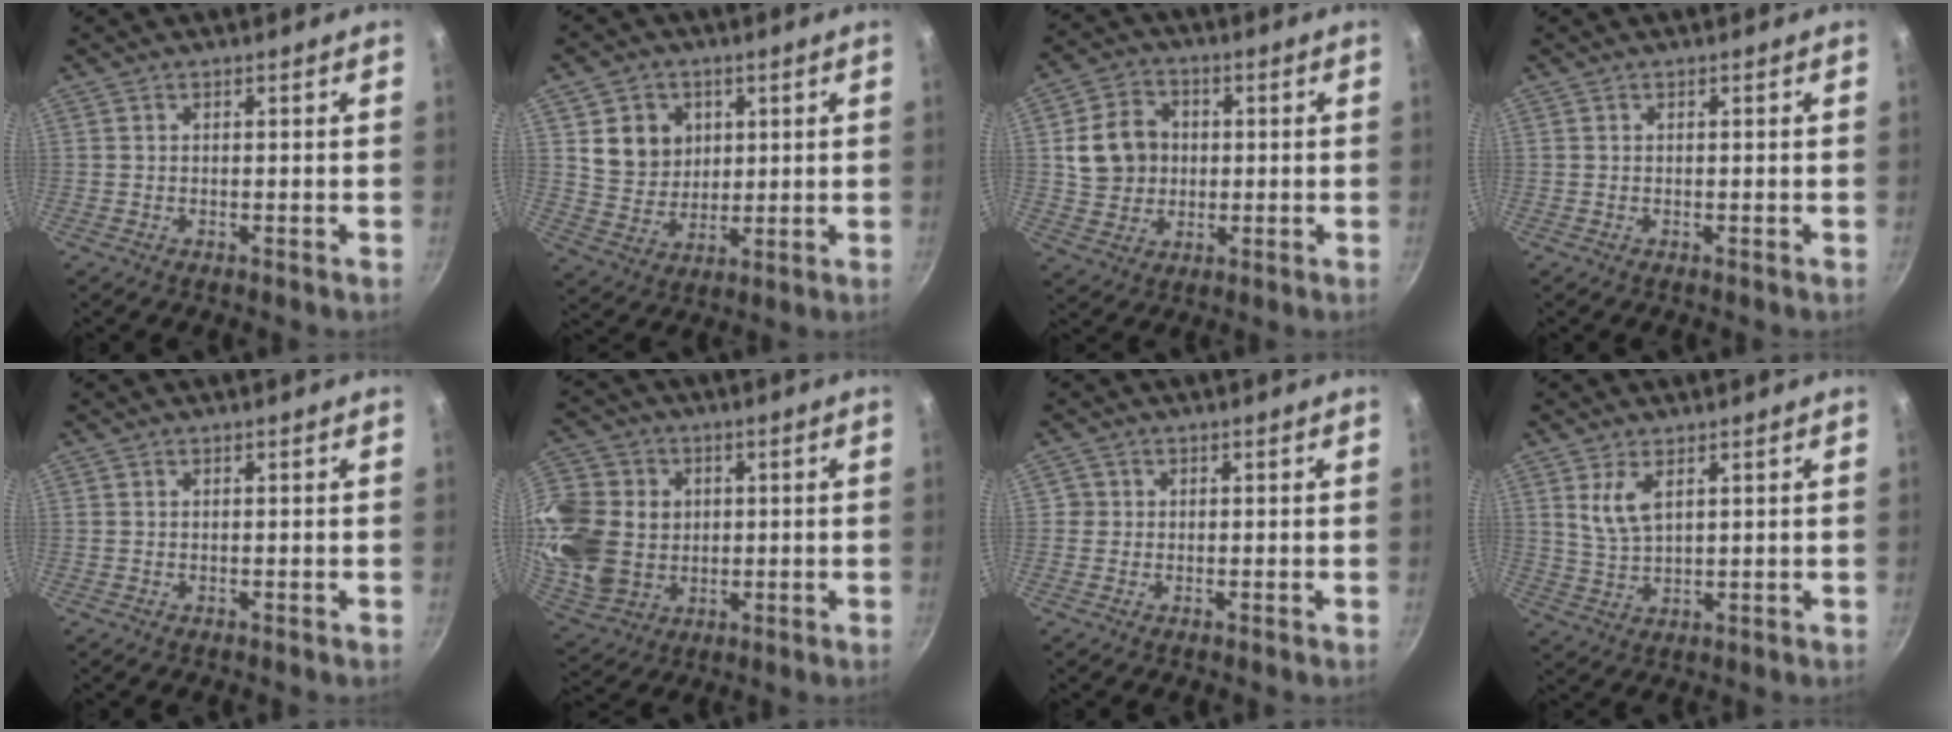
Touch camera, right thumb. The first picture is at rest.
{"total": 9.3, "force": [2.7, 8.1, 3.8], "torque": [-0.037, -0.013, 0.058]}
{"total": 10.3, "force": [1.1, 8.9, 5.1], "torque": [-0.063, 0.012, 0.018]}
{"total": 0.0}
{"total": 0.0}
{"total": 21.1, "force": [2.0, 17.7, 11.4], "torque": [-0.241, -0.001, 0.048]}
{"total": 1.4, "force": [-0.1, 1.3, 0.2], "torque": [0.007, 0.005, -0.004]}
{"total": 5.5, "force": [2.4, 2.6, 4.2], "torque": [-0.079, -0.020, 0.053]}